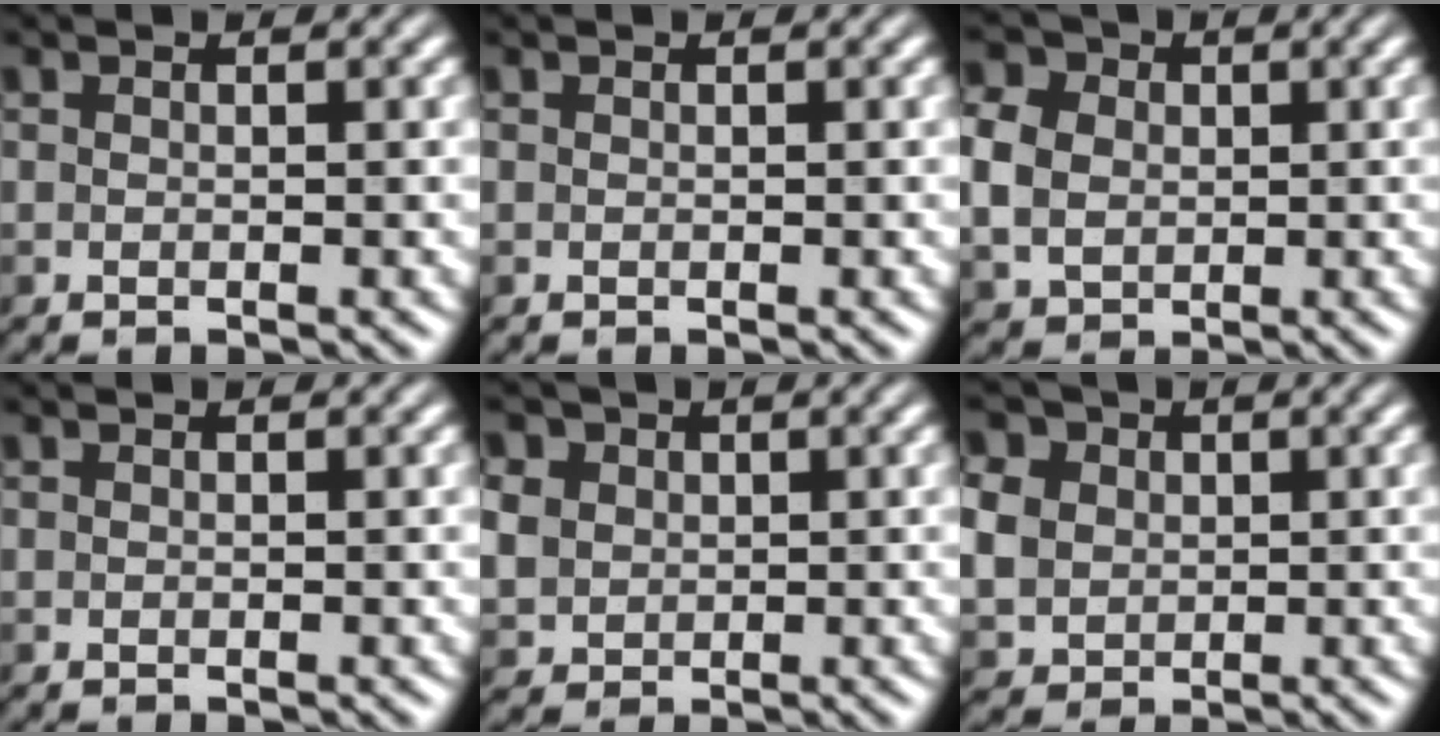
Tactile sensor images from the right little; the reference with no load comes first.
{"total": 0.0}
{"total": 5.7, "force": [0.6, 4.8, 3.0], "torque": [-0.076, 0.016, 0.006]}
{"total": 0.0}
{"total": 4.8, "force": [1.6, 4.1, 2.1], "torque": [-0.073, 0.015, 0.028]}
{"total": 7.7, "force": [2.0, 6.3, 3.9], "torque": [-0.087, 0.024, 0.024]}